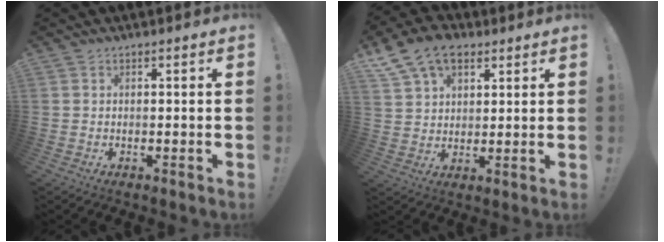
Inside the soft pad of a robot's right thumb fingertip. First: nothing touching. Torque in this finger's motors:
{"motor_torque": [1.65, 1.67, 0.44, 0.34, 0.43]}